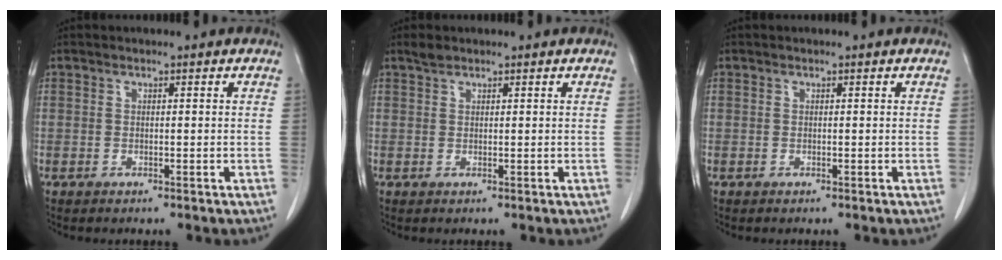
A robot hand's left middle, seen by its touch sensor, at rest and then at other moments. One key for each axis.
{"total": 1.0, "fx": 0.9, "fy": 0.3, "fz": 0.3, "tx": -0.009, "ty": 0.004, "tz": 0.019}
{"total": 0.0}